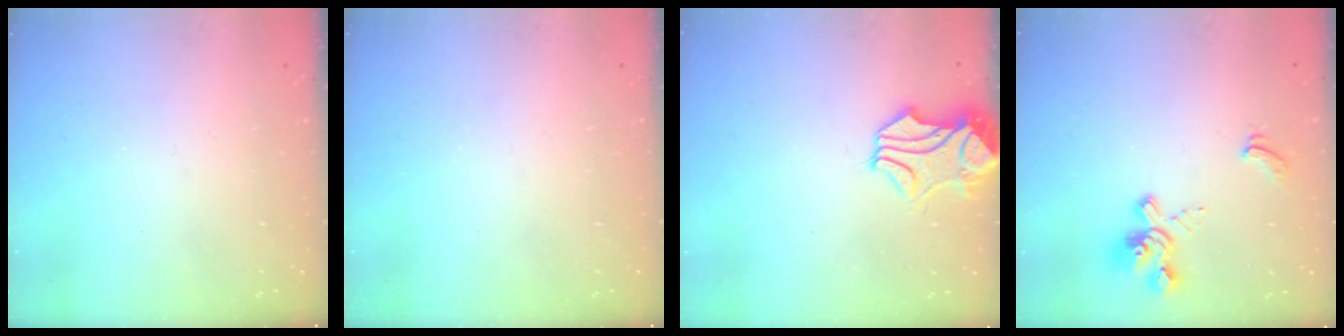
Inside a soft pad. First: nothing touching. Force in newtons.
{"total": 0.0}
{"total": 1.5, "press": 1.0, "slide": 1.2}
{"total": 2.4, "press": 1.9, "slide": 1.5}